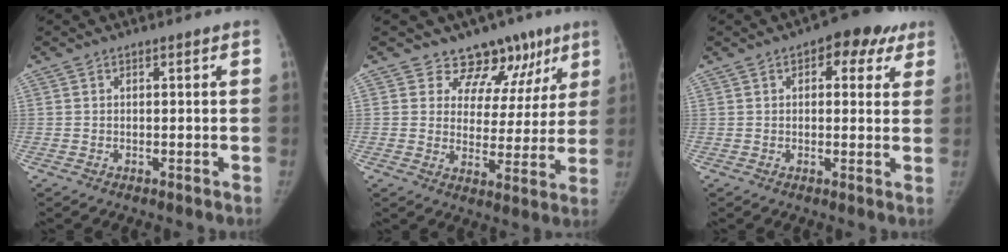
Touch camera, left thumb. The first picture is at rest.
{"total": 12.1, "force": [8.7, 8.0, 2.7], "torque": [0.016, -0.040, 0.102]}
{"total": 8.5, "force": [4.2, 4.6, 5.8], "torque": [-0.037, -0.003, 0.044]}